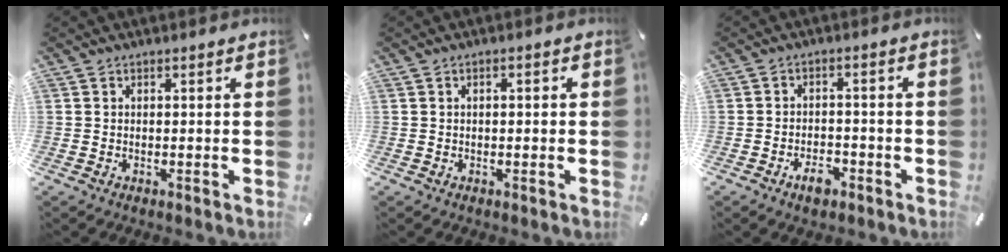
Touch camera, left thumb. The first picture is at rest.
{"total": 1.2, "force": [-0.3, 0.5, 1.0], "torque": [-0.017, 0.002, -0.007]}
{"total": 4.6, "force": [-3.0, 2.3, 2.6], "torque": [-0.046, 0.013, -0.053]}